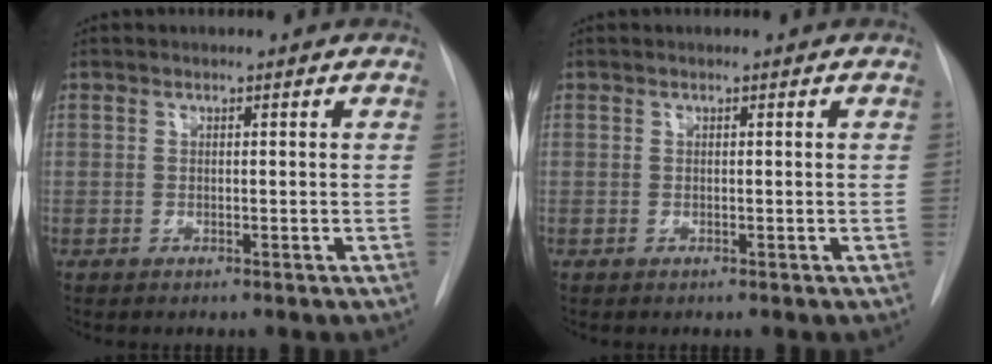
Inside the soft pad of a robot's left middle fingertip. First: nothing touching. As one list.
[{"total": 0.0}]